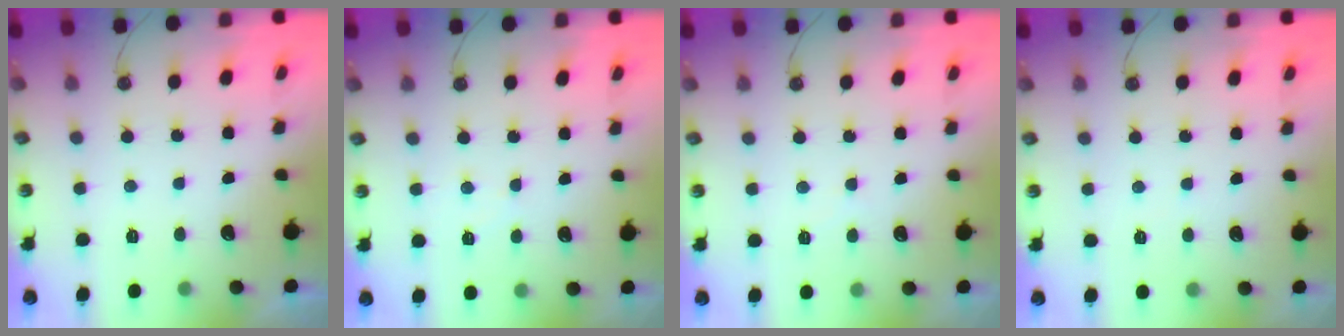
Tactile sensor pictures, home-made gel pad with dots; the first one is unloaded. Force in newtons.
{"total": 3.3, "press": 3.2, "slide": 0.5}
{"total": 4.7, "press": 4.6, "slide": 0.6}
{"total": 2.4, "press": 2.3, "slide": 0.4}